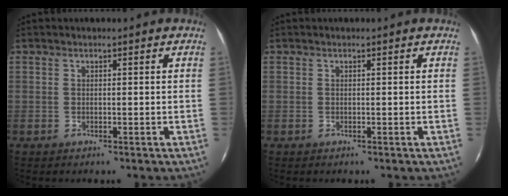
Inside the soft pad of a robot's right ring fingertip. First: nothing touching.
{"total": 0.0}